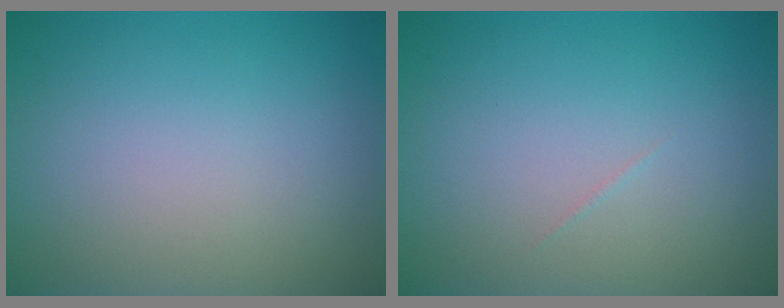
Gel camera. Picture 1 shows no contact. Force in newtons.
{"total": 0.0}